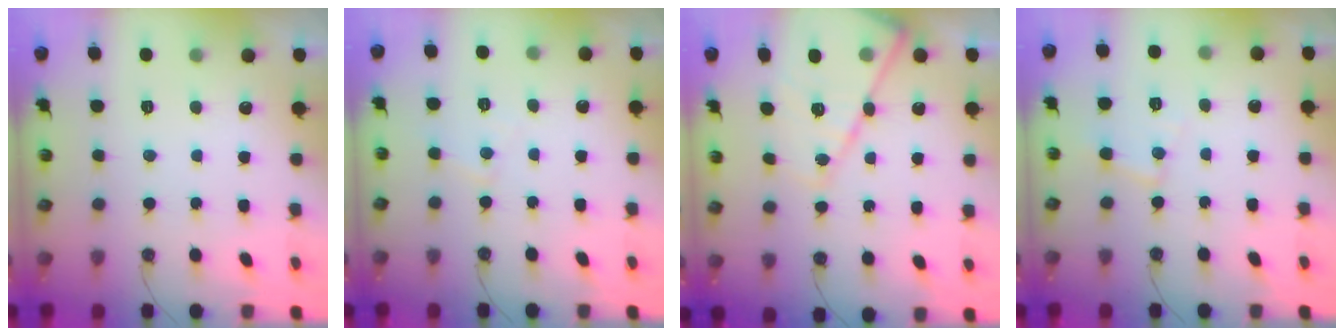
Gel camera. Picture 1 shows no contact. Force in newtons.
{"total": 4.9, "press": 4.8, "slide": 0.8}
{"total": 15.8, "press": 15.7, "slide": 1.3}
{"total": 6.9, "press": 6.9, "slide": 0.4}